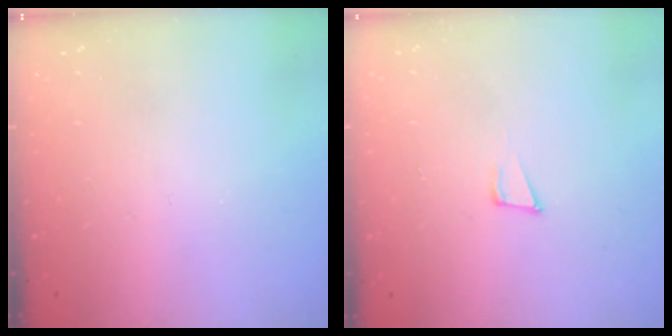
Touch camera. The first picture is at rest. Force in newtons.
{"total": 6.1, "press": 5.4, "slide": 2.8}